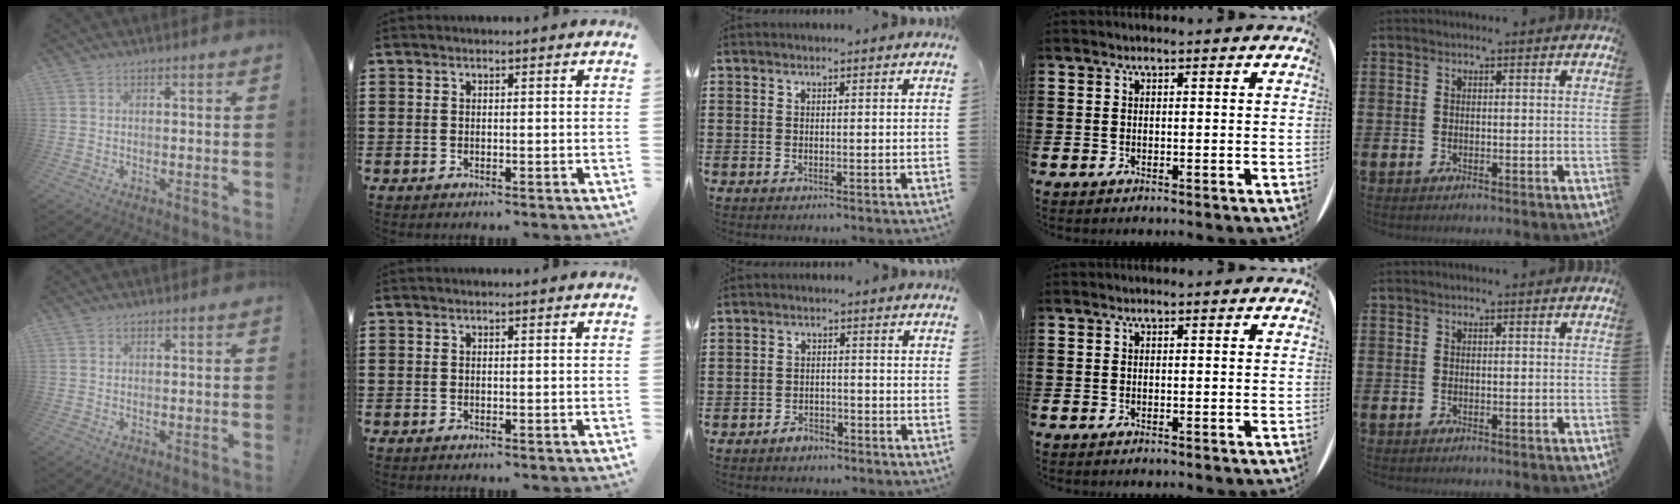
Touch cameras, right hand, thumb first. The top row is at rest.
{"middle": {"total": 2.4, "force": [-2.2, 1.1, 0.3], "torque": [-0.011, 0.004, -0.046]}}